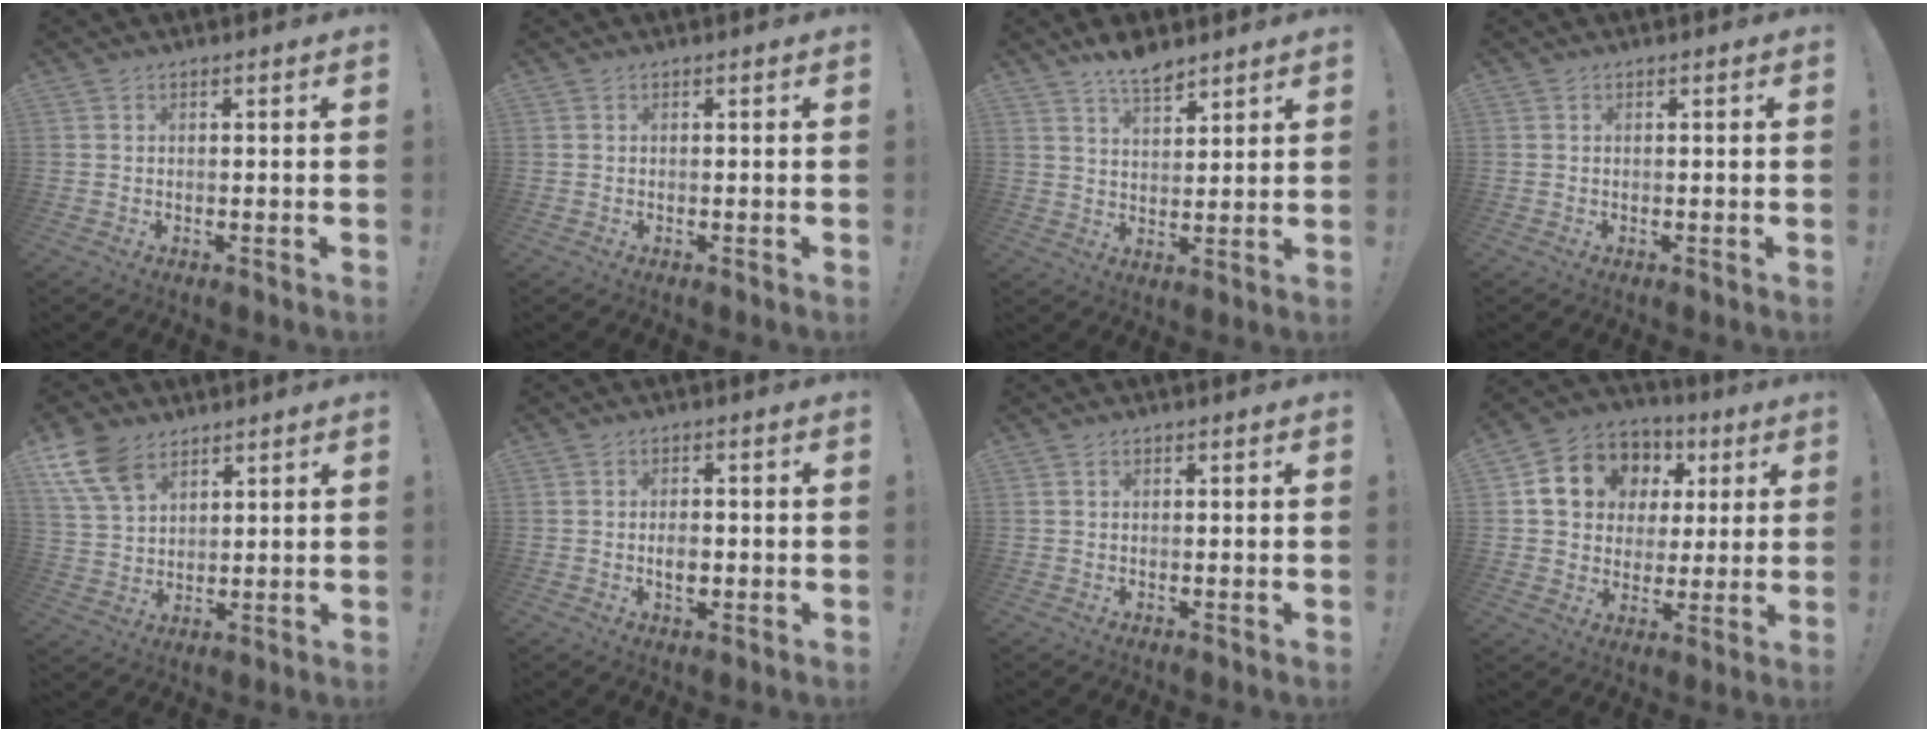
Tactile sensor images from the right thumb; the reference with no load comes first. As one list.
[{"total": 0.0}, {"total": 7.2, "force": [5.9, 2.5, 3.4], "torque": [-0.051, -0.039, 0.105]}, {"total": 0.0}, {"total": 11.8, "force": [7.2, 7.5, 5.6], "torque": [-0.114, -0.031, 0.144]}, {"total": 3.9, "force": [-0.9, 2.4, 2.9], "torque": [-0.029, -0.001, -0.018]}, {"total": 0.5, "force": [0.3, 0.4, 0.1], "torque": [0.005, -0.001, 0.003]}, {"total": 13.5, "force": [4.5, 11.5, 5.5], "torque": [-0.079, -0.015, 0.100]}]